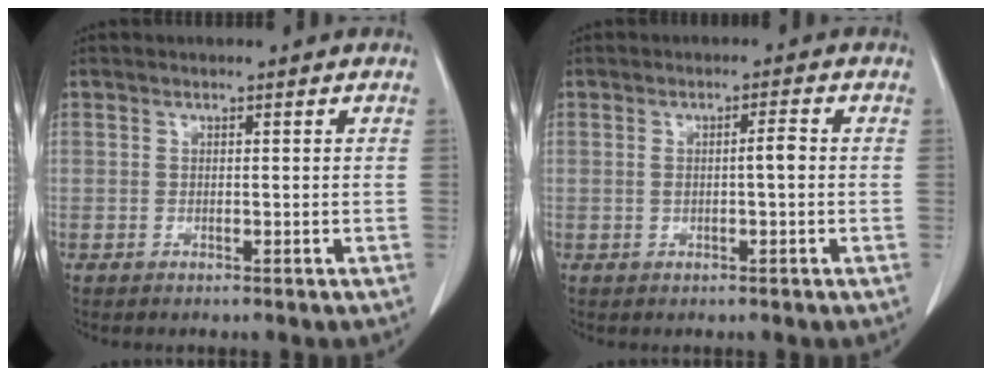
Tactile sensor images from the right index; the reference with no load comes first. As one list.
[{"total": 2.4, "force": [-0.2, 0.2, 2.4], "torque": [-0.042, 0.005, -0.002]}]